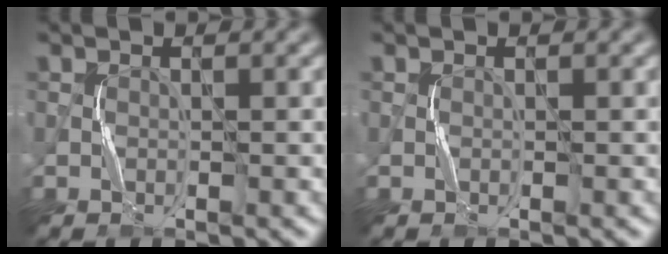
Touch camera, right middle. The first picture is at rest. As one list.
[{"total": 0.0}]